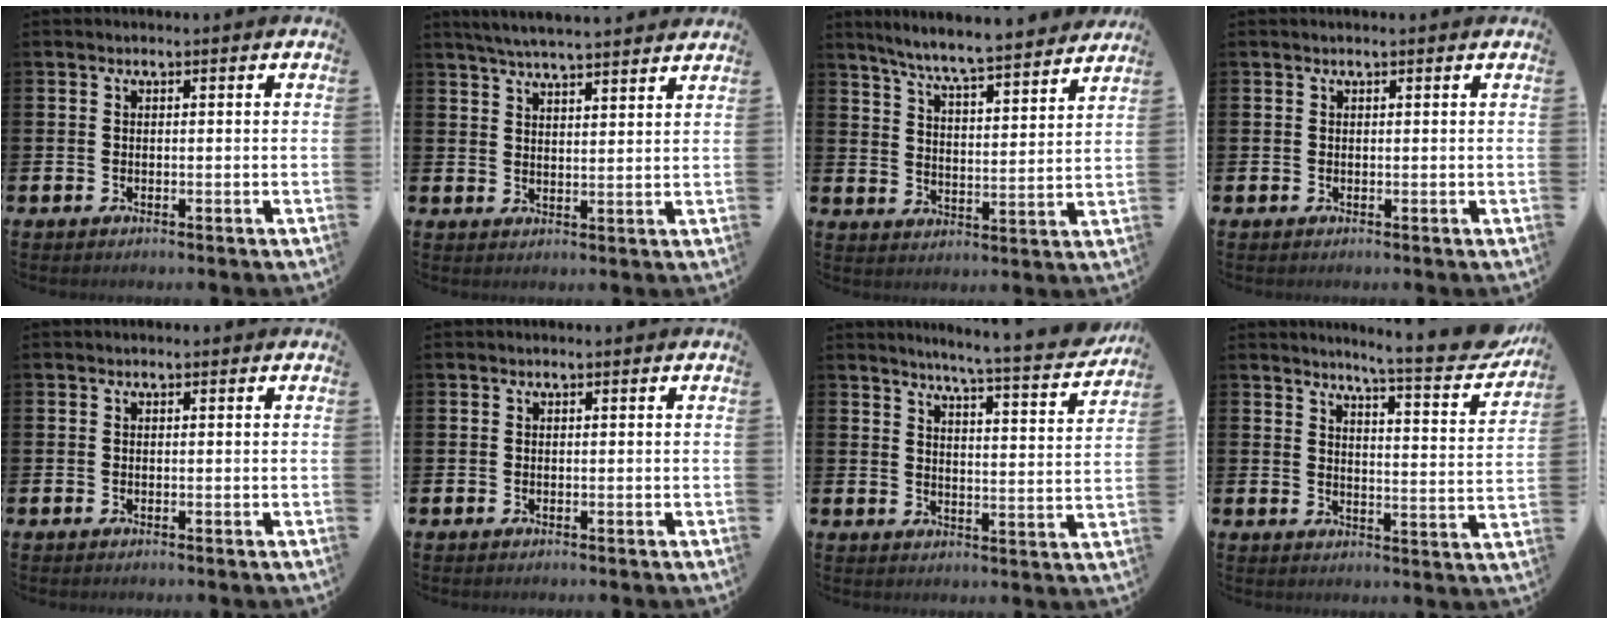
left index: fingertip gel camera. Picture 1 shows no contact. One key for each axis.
{"total": 5.3, "fx": 5.2, "fy": -0.1, "fz": 1.1, "tx": -0.042, "ty": -0.020, "tz": 0.094}
{"total": 7.3, "fx": 6.9, "fy": -0.2, "fz": 2.3, "tx": -0.073, "ty": -0.049, "tz": 0.119}
{"total": 0.6, "fx": 0.5, "fy": 0.0, "fz": 0.3, "tx": -0.006, "ty": 0.001, "tz": 0.008}
{"total": 0.0}
{"total": 0.0}
{"total": 5.7, "fx": 5.4, "fy": -0.6, "fz": 1.7, "tx": -0.039, "ty": -0.047, "tz": 0.086}
{"total": 6.5, "fx": 6.0, "fy": -0.1, "fz": 2.6, "tx": -0.051, "ty": -0.053, "tz": 0.094}